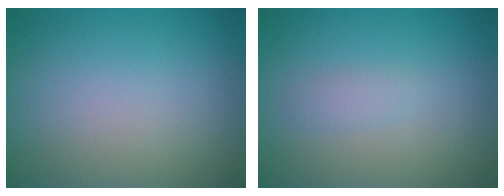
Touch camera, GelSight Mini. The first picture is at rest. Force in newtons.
{"total": 1.0, "press": 1.0, "slide": 0.0}